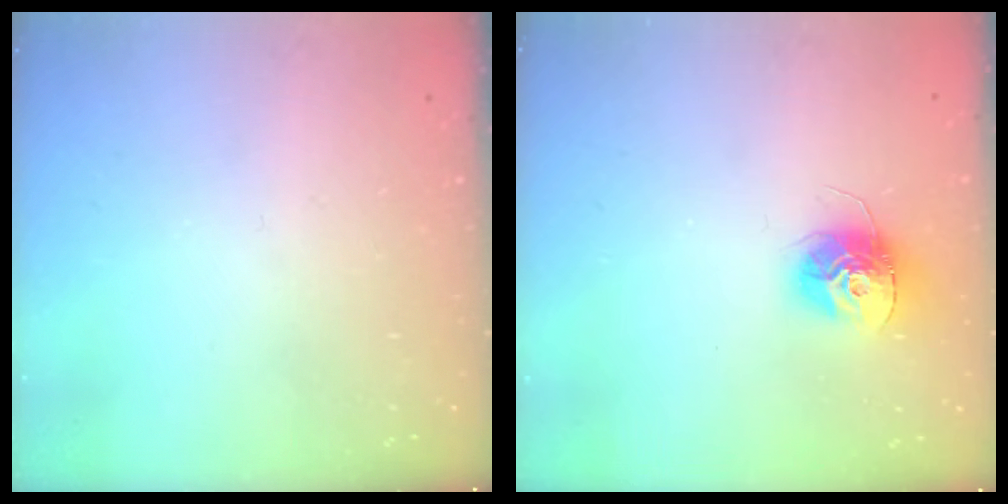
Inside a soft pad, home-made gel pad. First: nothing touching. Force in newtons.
{"total": 12.0, "press": 11.9, "slide": 1.0}